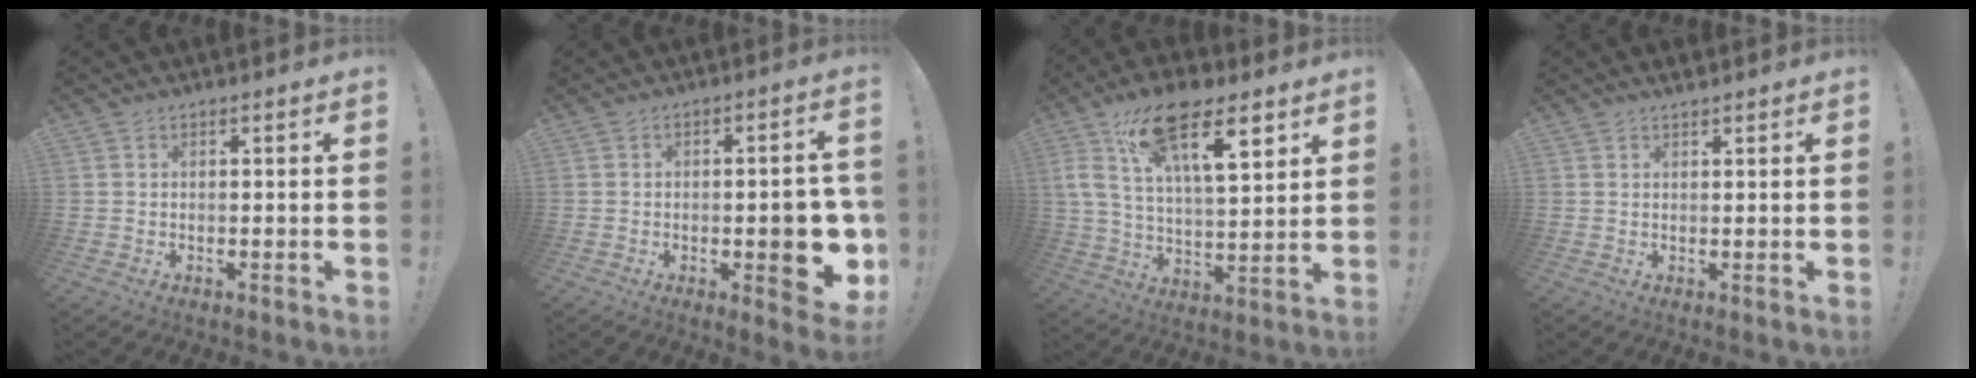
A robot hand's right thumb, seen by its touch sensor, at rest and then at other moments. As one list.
[{"total": 10.7, "force": [-2.4, 4.0, 9.6], "torque": [-0.107, 0.000, -0.035]}, {"total": 21.5, "force": [11.7, 8.3, 16.0], "torque": [-0.280, -0.052, 0.191]}, {"total": 1.5, "force": [1.5, 0.1, 0.4], "torque": [-0.008, -0.003, 0.027]}]